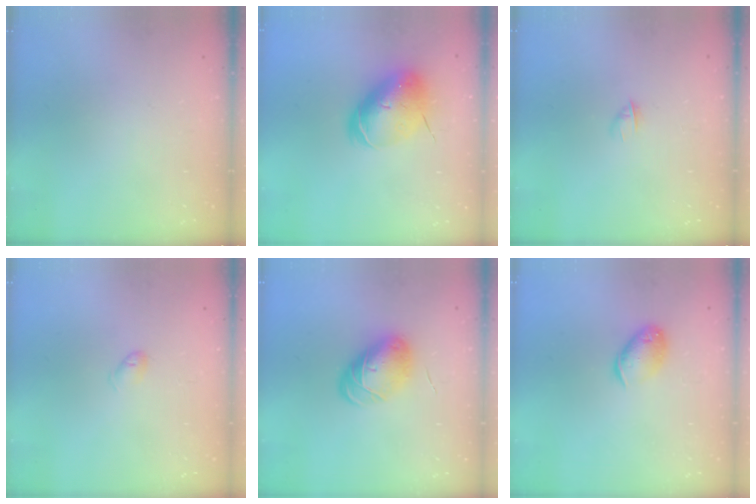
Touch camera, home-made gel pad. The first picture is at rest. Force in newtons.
{"total": 10.8, "press": 10.5, "slide": 2.2}
{"total": 2.8, "press": 2.7, "slide": 0.8}
{"total": 4.3, "press": 4.3, "slide": 0.8}
{"total": 9.7, "press": 9.7, "slide": 0.1}
{"total": 10.7, "press": 10.6, "slide": 1.6}